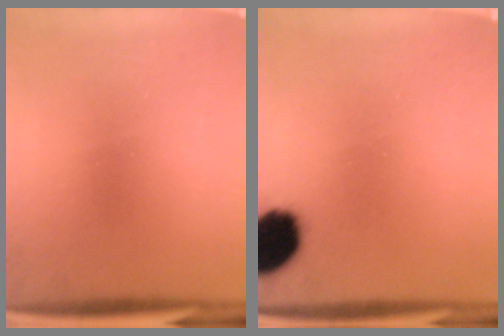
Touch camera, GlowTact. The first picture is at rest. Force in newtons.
{"total": 12.7}